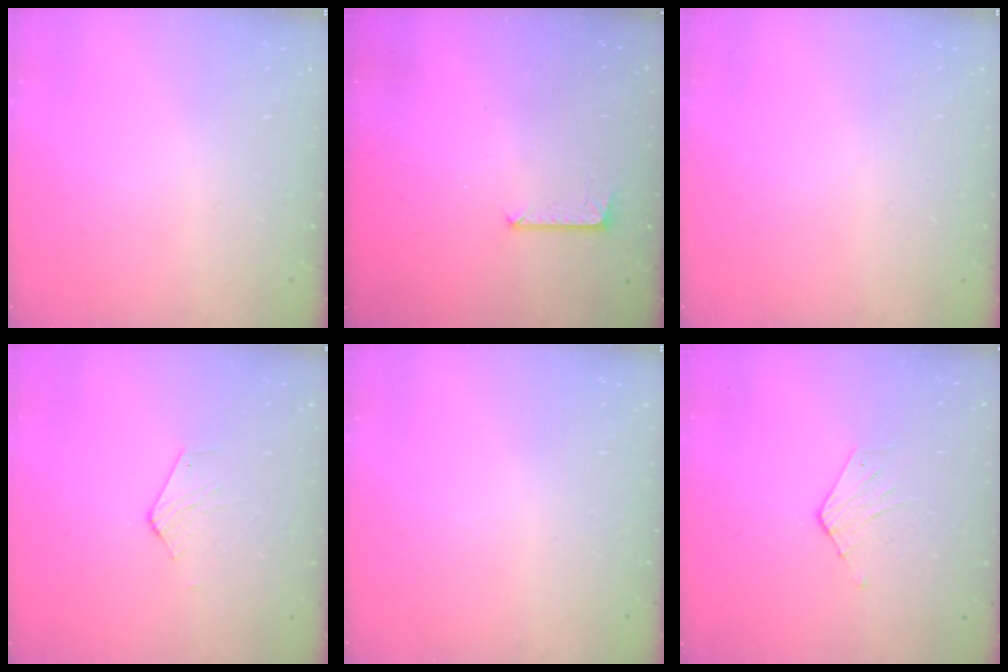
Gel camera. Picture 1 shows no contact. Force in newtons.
{"total": 5.1, "press": 5.0, "slide": 0.4}
{"total": 0.0}
{"total": 2.6, "press": 2.6, "slide": 0.1}
{"total": 0.0}
{"total": 3.0, "press": 3.0, "slide": 0.2}